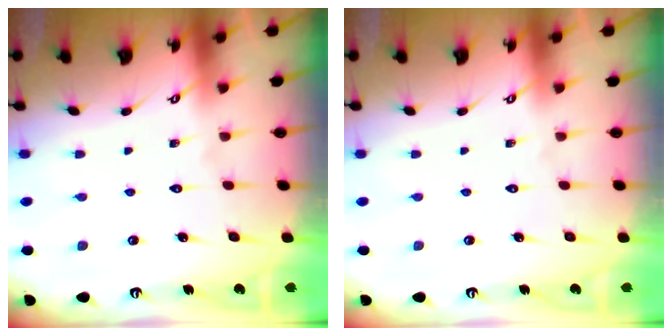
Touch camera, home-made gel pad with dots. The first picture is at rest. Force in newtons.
{"total": 0.0}